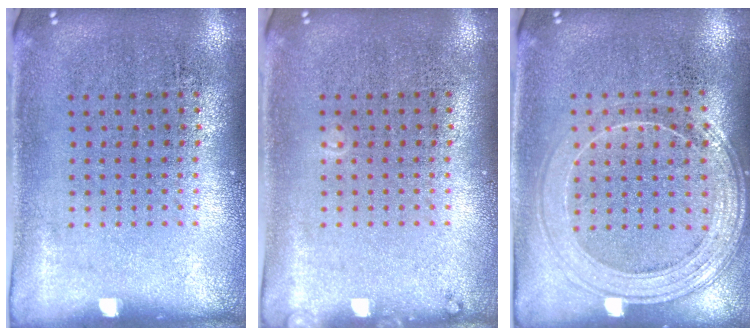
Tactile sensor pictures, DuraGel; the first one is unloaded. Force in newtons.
{"total": 0.6, "press": 0.6, "slide": 0.2}
{"total": 1.6, "press": 1.5, "slide": 0.4}